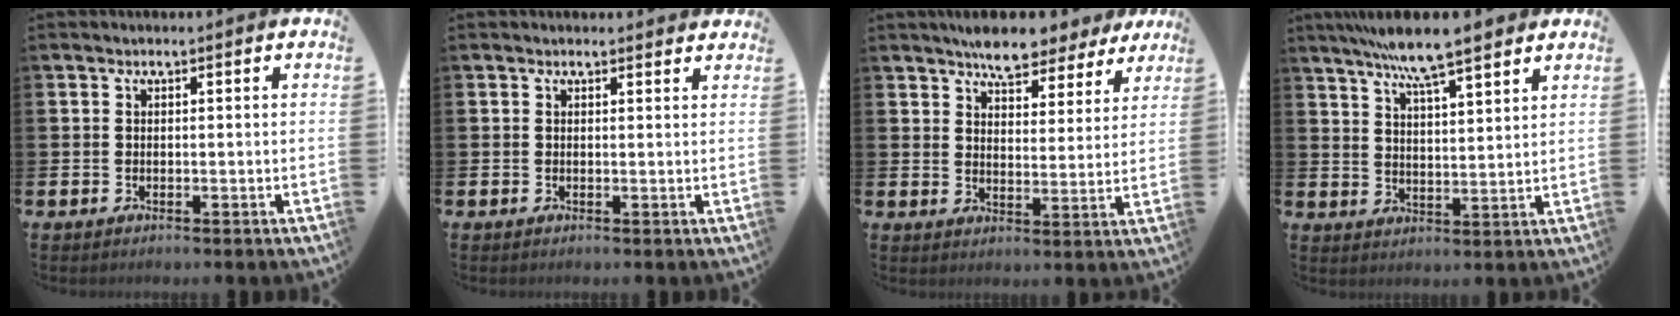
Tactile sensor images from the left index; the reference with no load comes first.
{"total": 0.7, "force": [0.7, 0.1, 0.1], "torque": [0.005, -0.001, 0.011]}
{"total": 6.9, "force": [6.4, 2.1, 1.5], "torque": [-0.037, -0.035, 0.115]}
{"total": 8.8, "force": [7.9, 0.9, 3.8], "torque": [-0.087, -0.027, 0.141]}